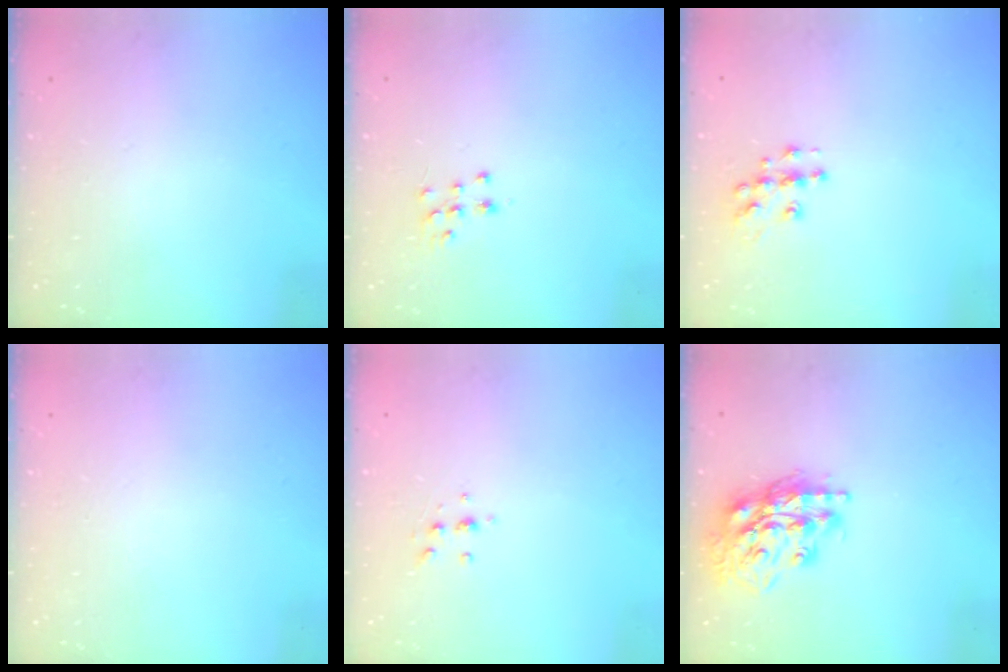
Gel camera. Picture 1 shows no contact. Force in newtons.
{"total": 7.0, "press": 7.0, "slide": 0.3}
{"total": 9.5, "press": 9.5, "slide": 0.6}
{"total": 0.0}
{"total": 4.4, "press": 4.4, "slide": 0.7}
{"total": 17.0, "press": 16.9, "slide": 2.3}